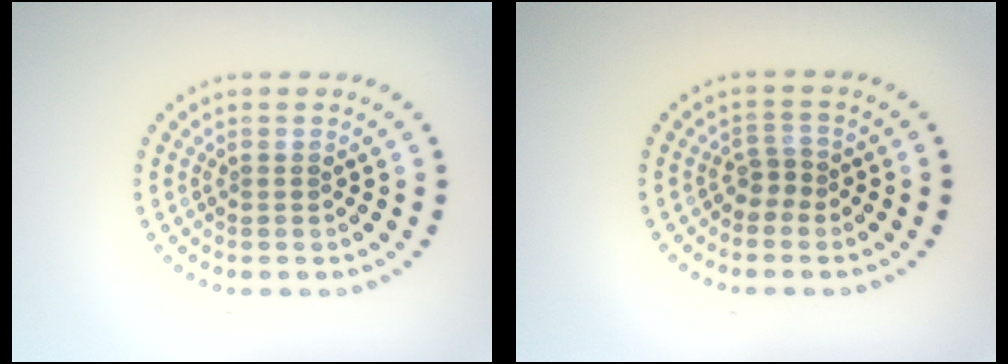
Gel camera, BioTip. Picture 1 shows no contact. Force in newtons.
{"total": 1.4, "press": 1.1, "slide": 0.9}